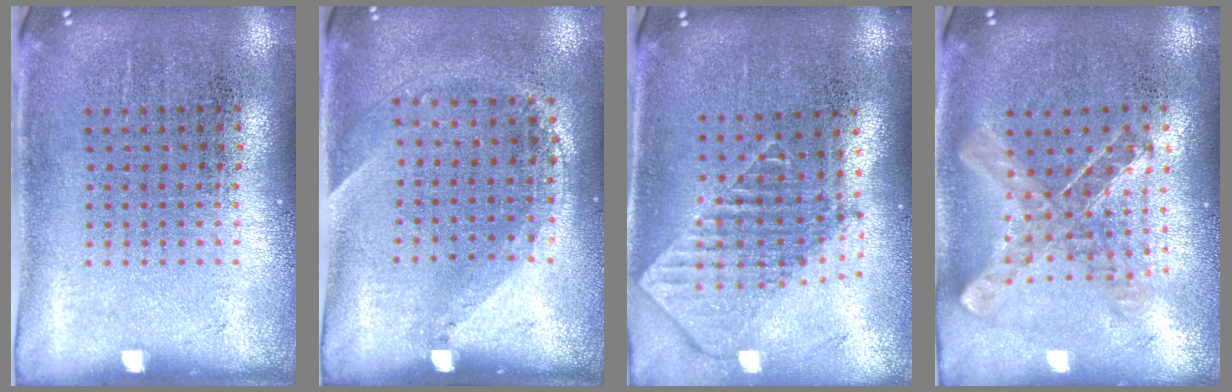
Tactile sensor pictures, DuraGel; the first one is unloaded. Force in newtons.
{"total": 1.4, "press": 1.0, "slide": 1.0}
{"total": 2.0, "press": 1.5, "slide": 1.2}
{"total": 0.9, "press": 0.9, "slide": 0.1}